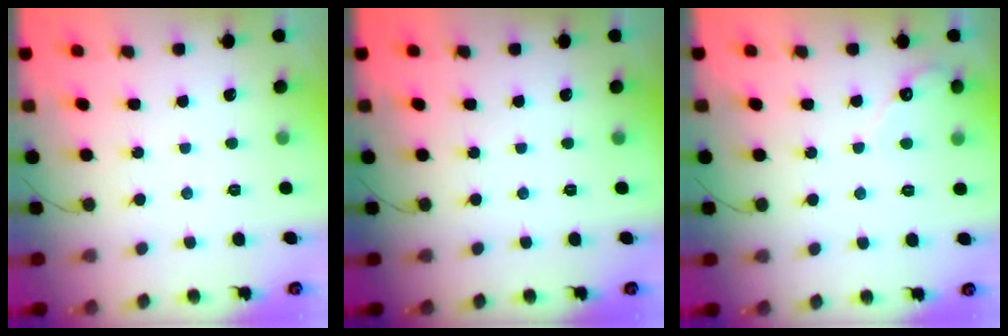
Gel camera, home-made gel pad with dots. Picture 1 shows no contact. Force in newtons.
{"total": 0.0}
{"total": 3.1, "press": 3.1, "slide": 0.2}